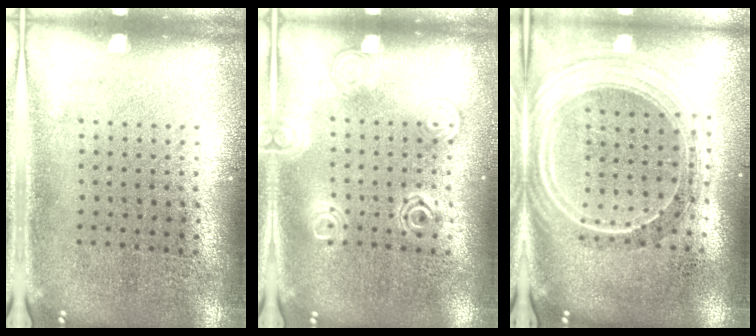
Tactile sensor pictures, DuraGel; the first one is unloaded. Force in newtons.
{"total": 2.3, "press": 2.2, "slide": 0.3}
{"total": 2.3, "press": 1.9, "slide": 1.3}